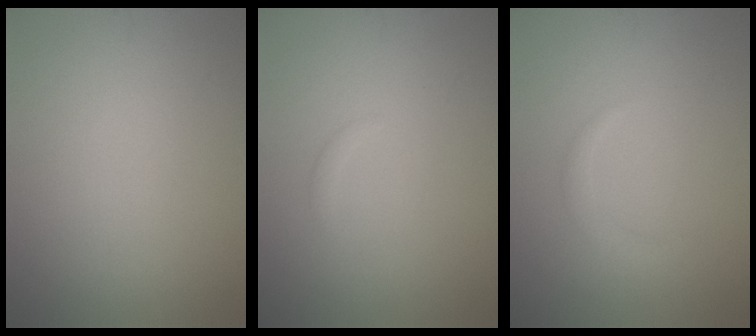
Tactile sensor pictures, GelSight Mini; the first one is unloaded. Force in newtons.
{"total": 0.5, "press": 0.5, "slide": 0.0}
{"total": 1.2, "press": 1.2, "slide": 0.1}